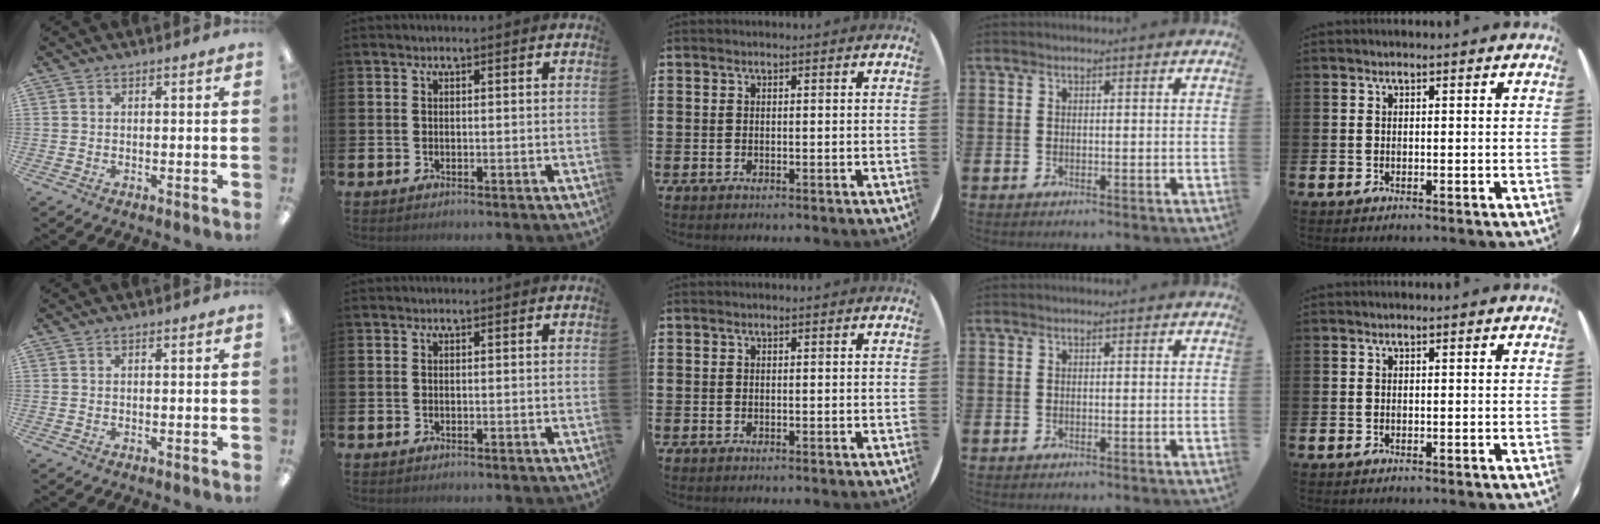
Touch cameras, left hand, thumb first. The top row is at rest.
{}